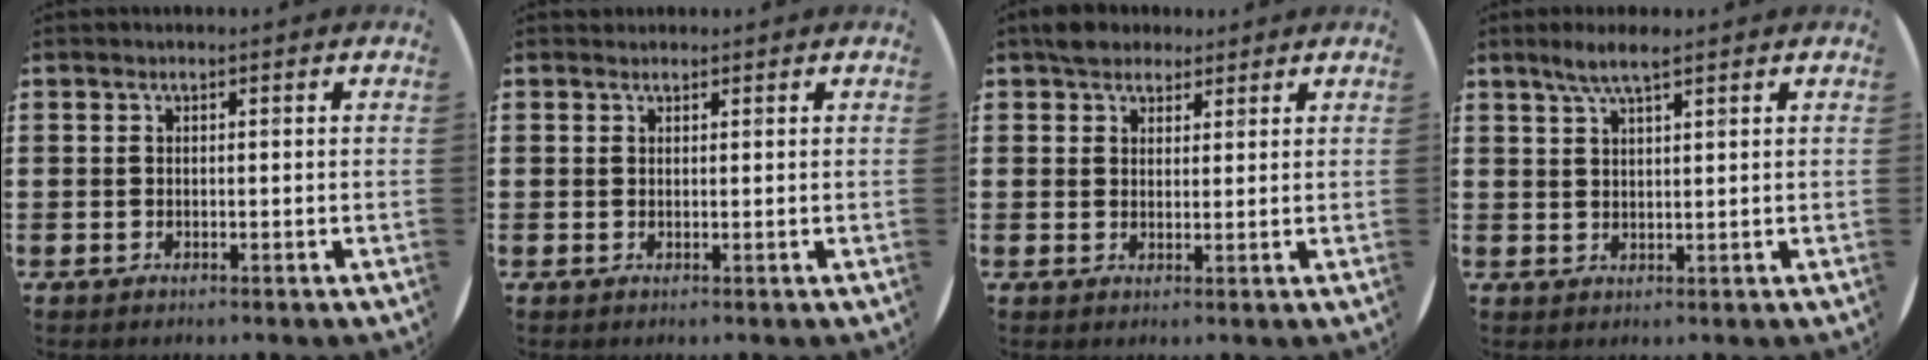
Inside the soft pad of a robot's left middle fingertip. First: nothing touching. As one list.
[{"total": 0.6, "force": [0.5, 0.2, -0.1], "torque": [0.003, 0.004, 0.010]}, {"total": 3.1, "force": [2.6, 1.7, 0.3], "torque": [-0.006, 0.005, 0.050]}, {"total": 3.6, "force": [2.6, 0.5, 2.4], "torque": [-0.052, 0.005, 0.046]}]